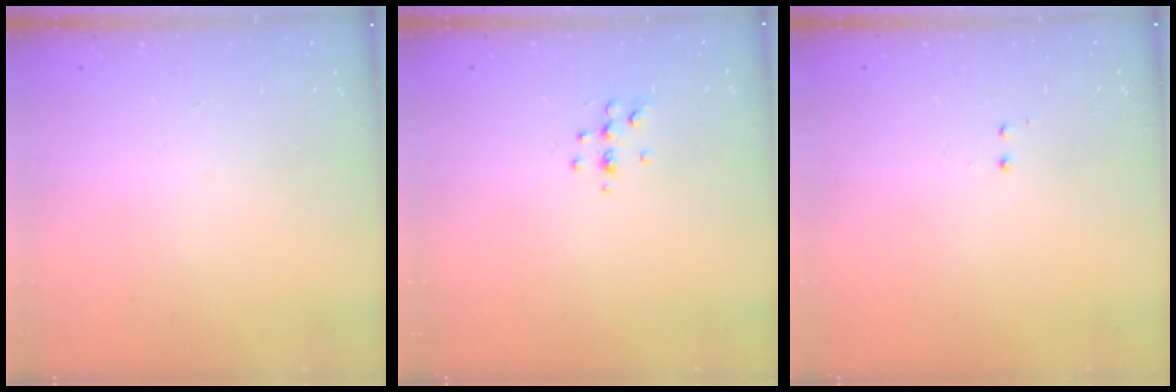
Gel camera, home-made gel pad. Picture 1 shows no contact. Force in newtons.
{"total": 5.3, "press": 5.1, "slide": 1.5}
{"total": 0.5, "press": 0.5, "slide": 0.3}